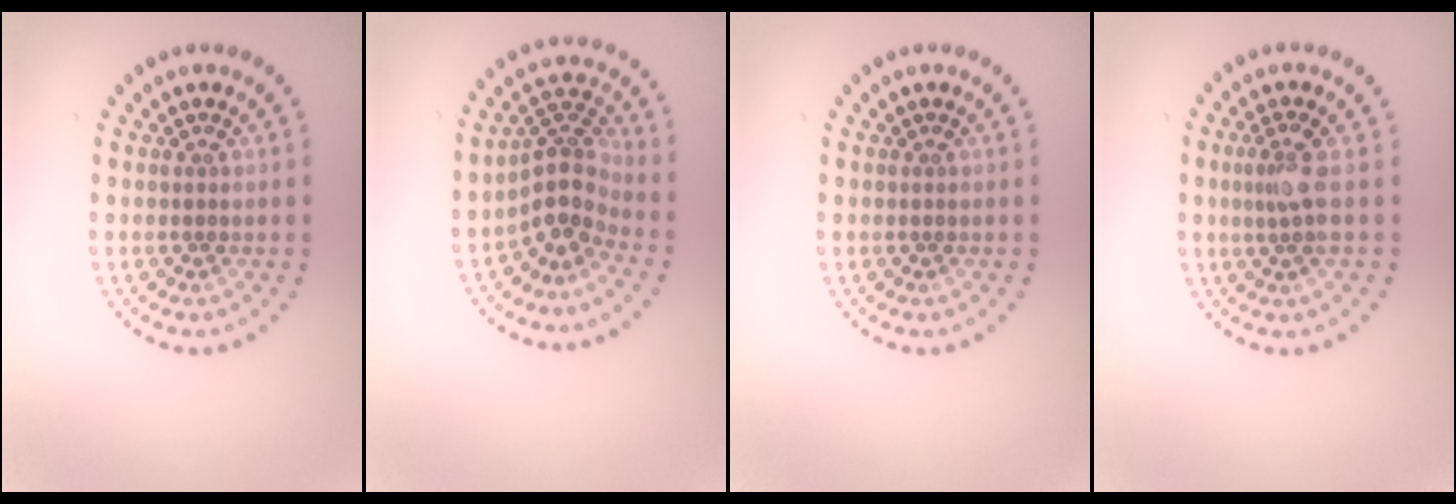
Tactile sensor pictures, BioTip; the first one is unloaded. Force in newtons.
{"total": 3.8, "press": 2.9, "slide": 2.4}
{"total": 0.0}
{"total": 2.1, "press": 1.6, "slide": 1.3}